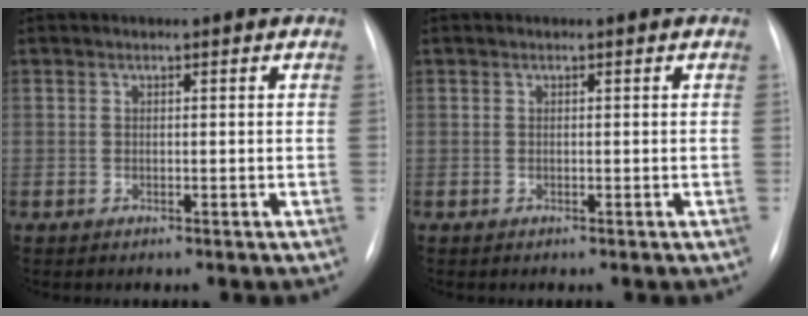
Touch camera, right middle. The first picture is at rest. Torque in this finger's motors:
{"motor_torque": [-0.03, -0.01, 0.00, 0.00]}